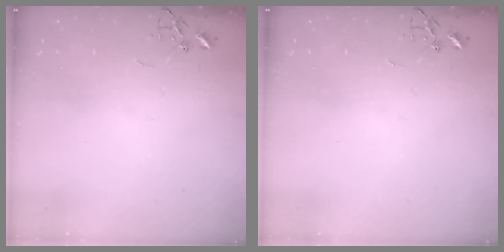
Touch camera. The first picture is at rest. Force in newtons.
{"total": 0.0}